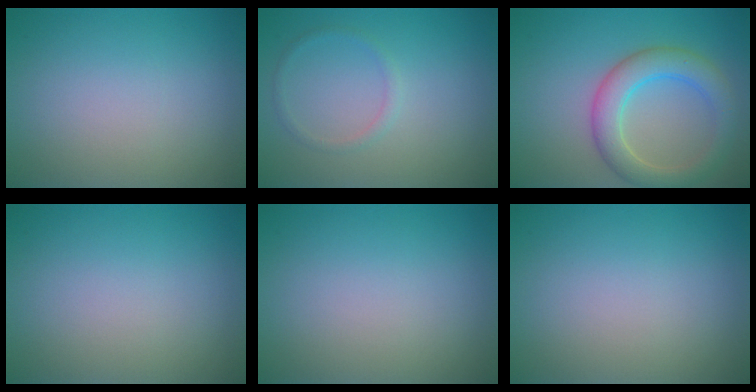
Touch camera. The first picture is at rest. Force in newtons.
{"total": 1.0, "press": 0.9, "slide": 0.2}
{"total": 4.9, "press": 4.9, "slide": 0.3}
{"total": 0.0}
{"total": 0.0}
{"total": 0.0}